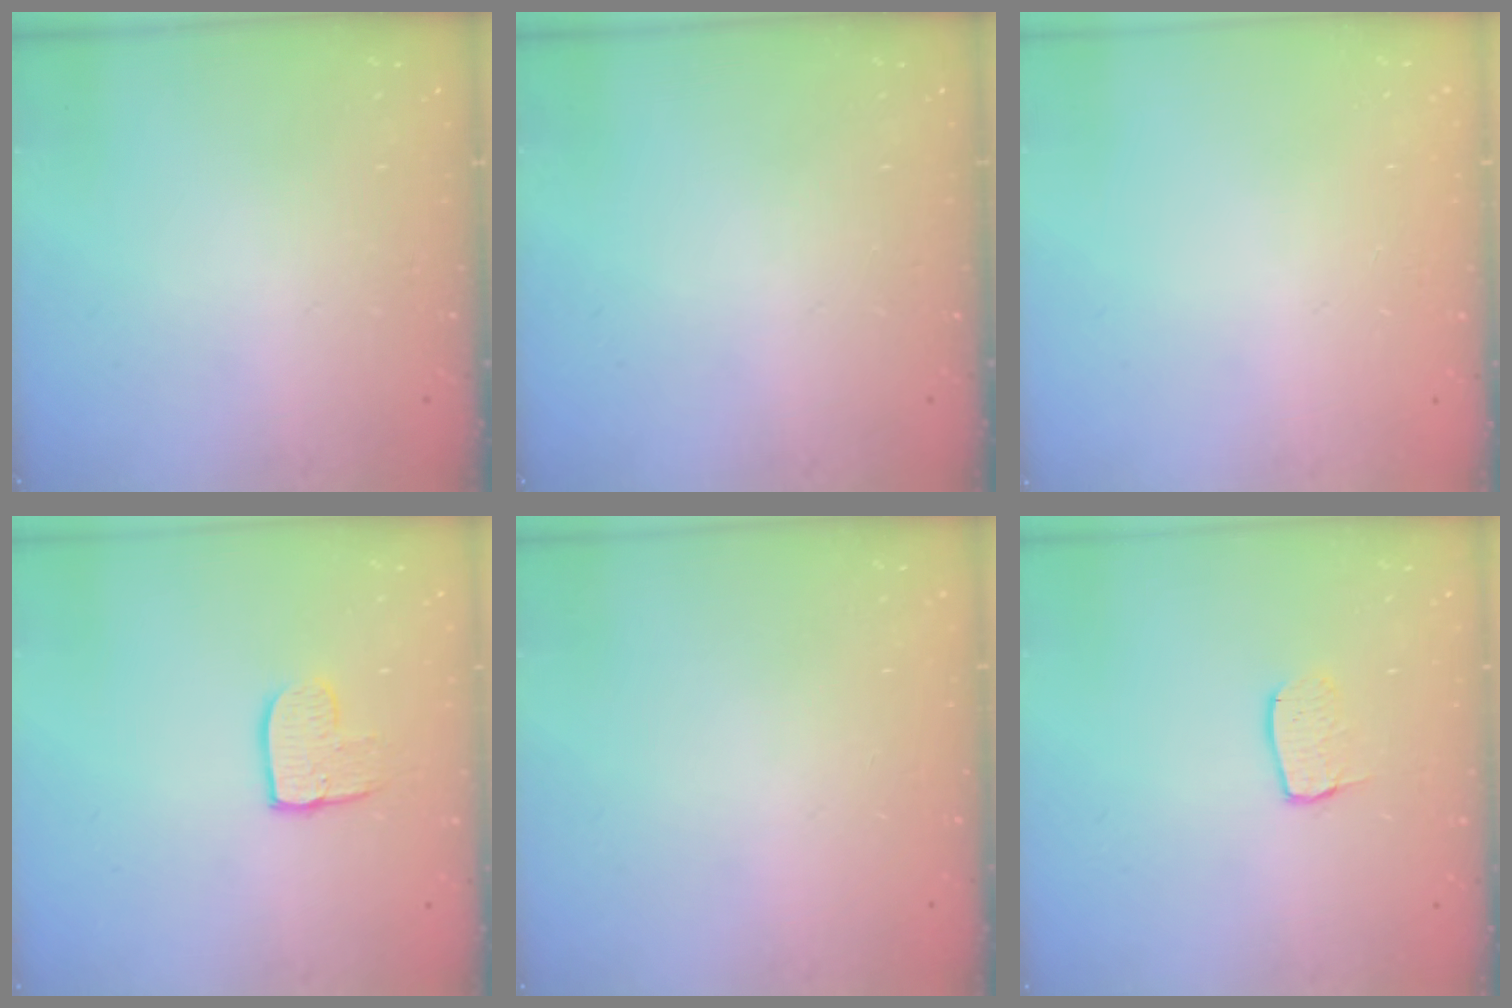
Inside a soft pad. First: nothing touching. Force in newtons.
{"total": 0.0}
{"total": 0.0}
{"total": 7.0, "press": 7.0, "slide": 0.4}
{"total": 0.0}
{"total": 5.5, "press": 5.5, "slide": 0.2}